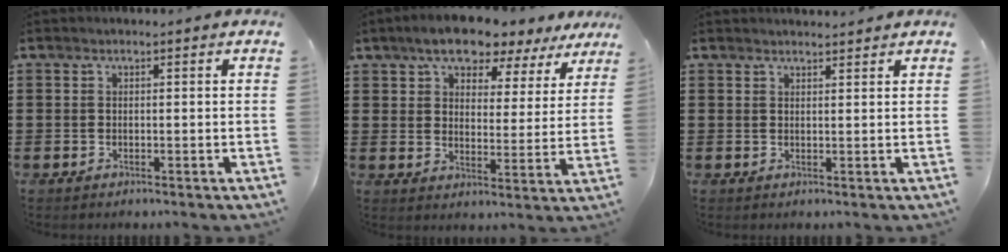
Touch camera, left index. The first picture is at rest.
{"total": 7.5, "force": [6.5, 2.1, 3.0], "torque": [-0.071, -0.021, 0.114]}
{"total": 1.5, "force": [1.5, 0.1, 0.1], "torque": [-0.005, 0.000, 0.029]}